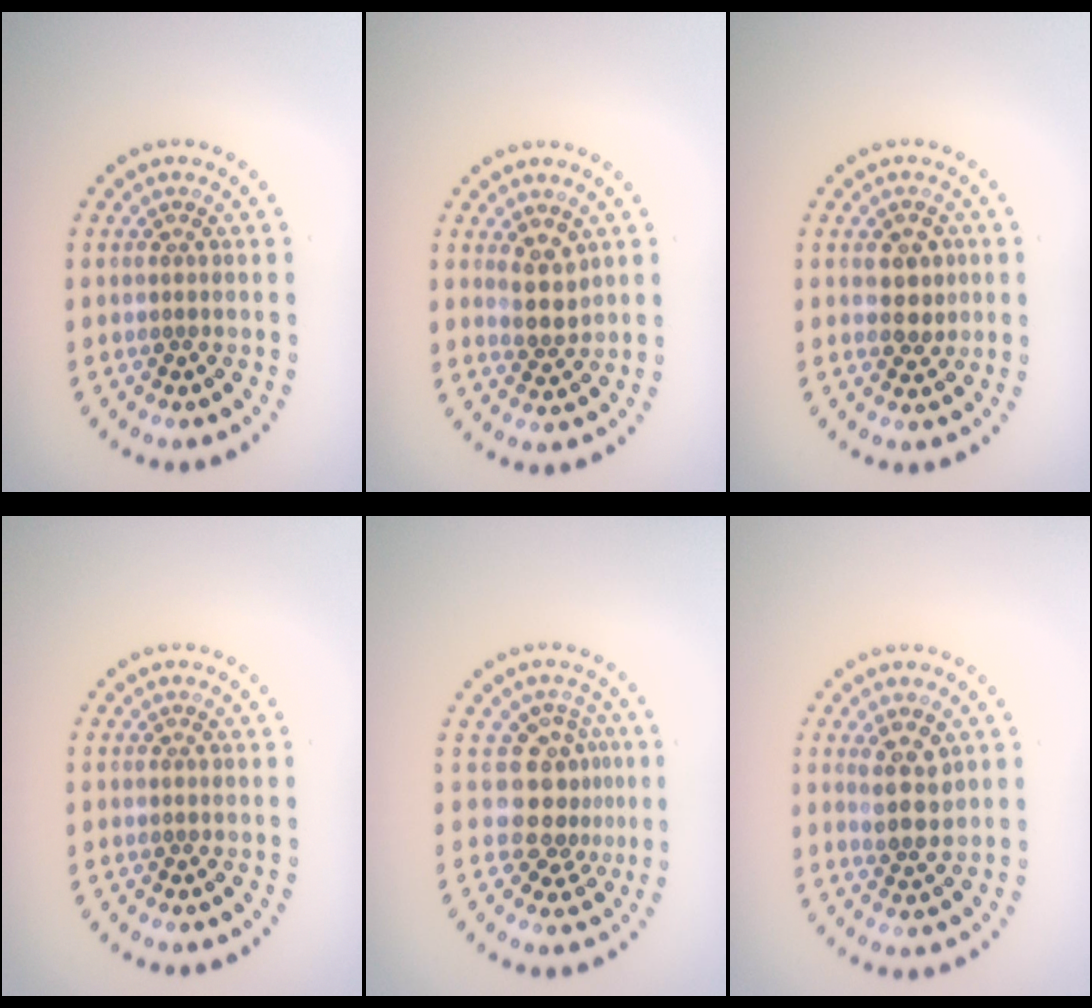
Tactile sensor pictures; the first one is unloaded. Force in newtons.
{"total": 2.5, "press": 2.3, "slide": 1.1}
{"total": 2.5, "press": 2.5, "slide": 0.4}
{"total": 0.0}
{"total": 3.6, "press": 2.6, "slide": 2.5}
{"total": 2.8, "press": 2.6, "slide": 1.0}